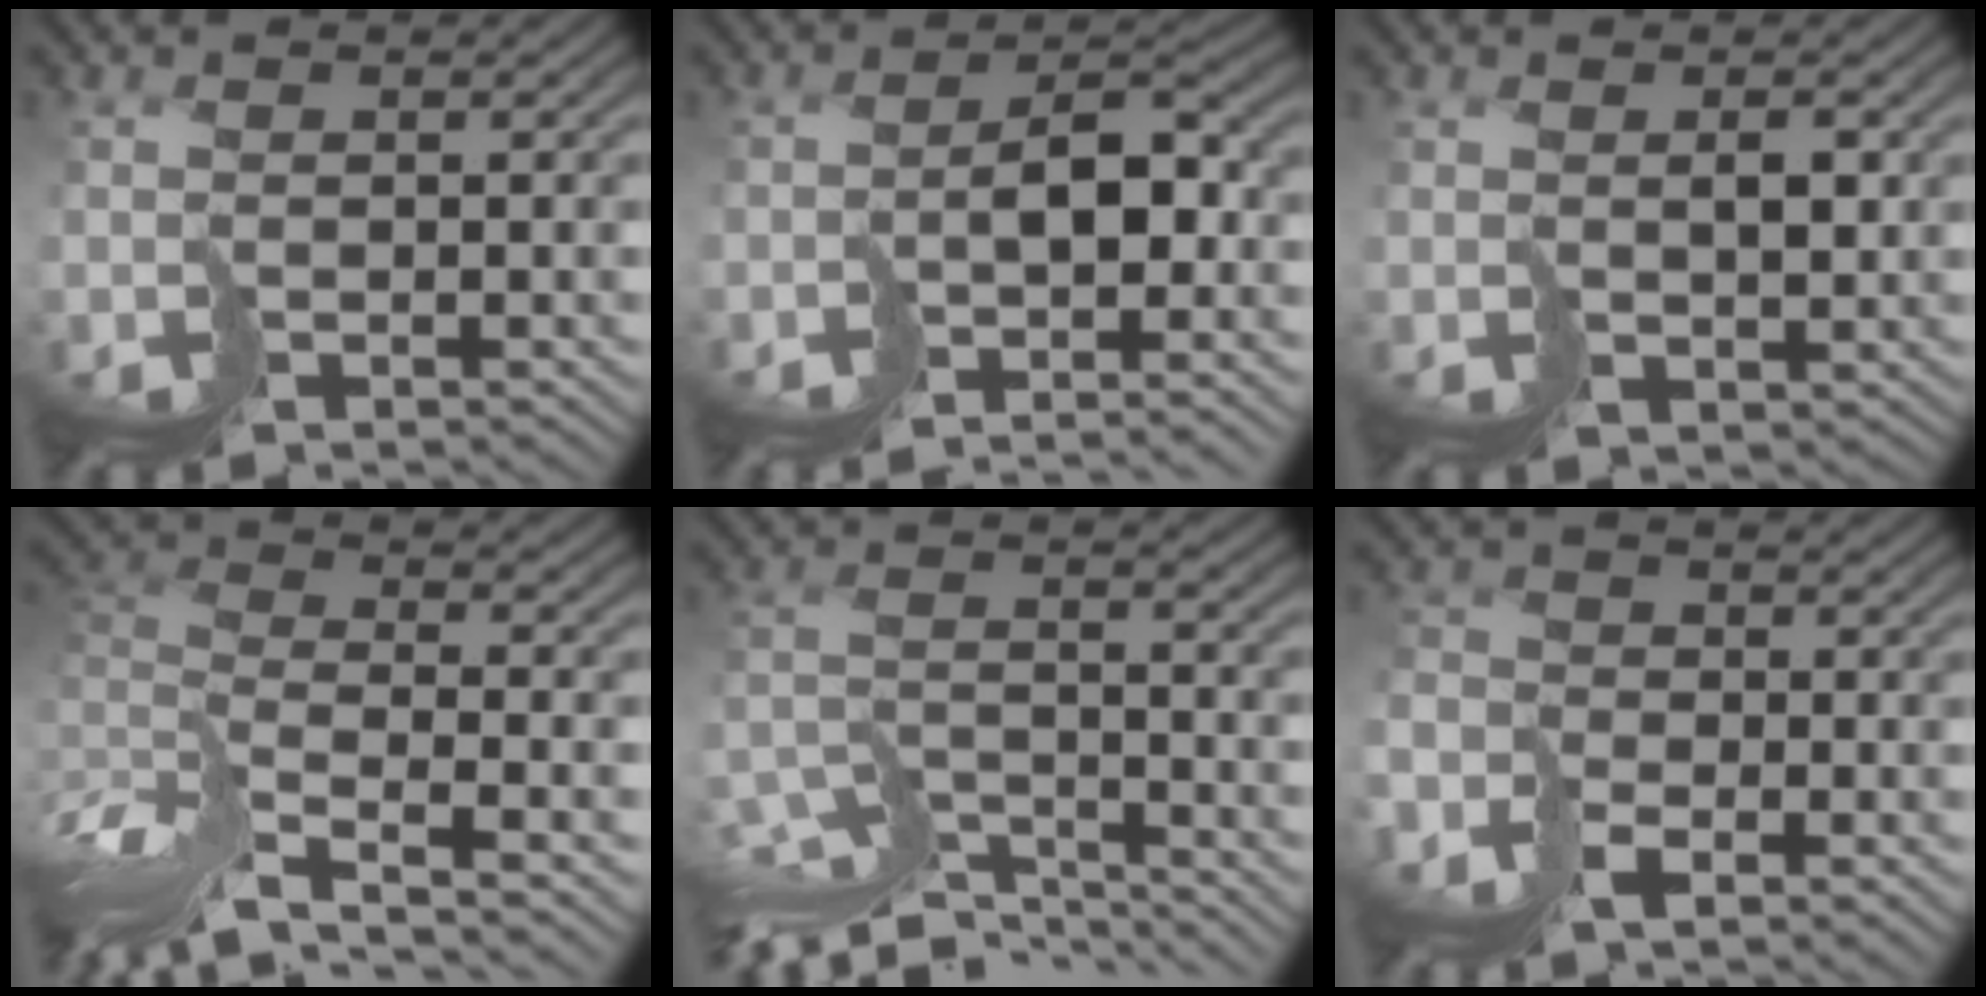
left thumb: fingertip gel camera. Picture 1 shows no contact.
{"total": 4.9, "force": [-3.1, 1.6, 3.4], "torque": [-0.039, -0.002, -0.054]}
{"total": 2.5, "force": [1.4, 1.3, 1.7], "torque": [-0.030, -0.001, 0.034]}
{"total": 9.1, "force": [-6.0, 1.9, 6.5], "torque": [-0.155, 0.004, -0.114]}
{"total": 11.9, "force": [-11.2, 1.8, 3.9], "torque": [-0.069, -0.005, -0.172]}
{"total": 4.0, "force": [-3.0, 2.1, 1.7], "torque": [-0.032, -0.007, -0.061]}